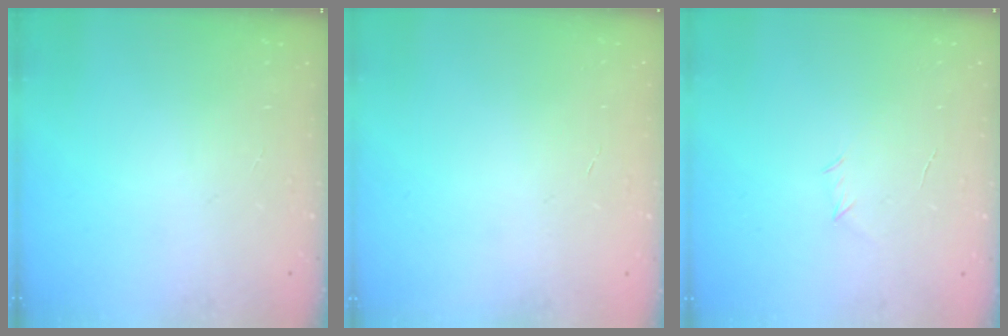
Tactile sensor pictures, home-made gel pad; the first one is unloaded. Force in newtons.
{"total": 0.5, "press": 0.5, "slide": 0.1}
{"total": 3.5, "press": 3.4, "slide": 0.9}